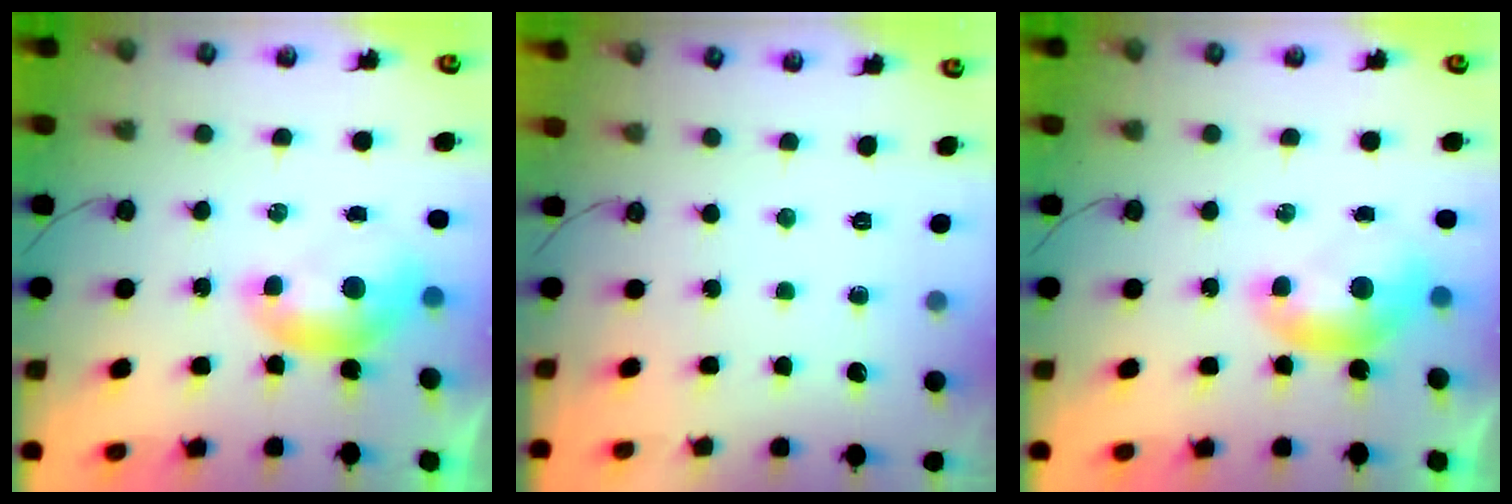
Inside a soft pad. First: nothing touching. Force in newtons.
{"total": 0.0}
{"total": 0.0}